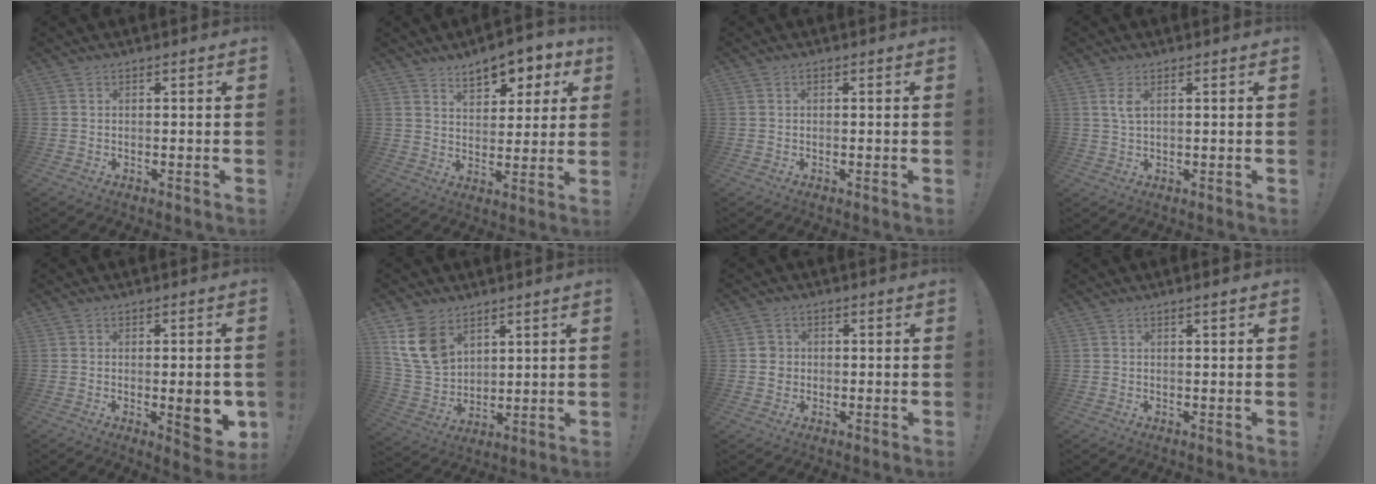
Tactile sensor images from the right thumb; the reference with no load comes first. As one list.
[{"total": 9.5, "force": [6.4, 4.9, 5.0], "torque": [-0.056, -0.044, 0.114]}, {"total": 0.0}, {"total": 3.1, "force": [1.3, 1.1, 2.6], "torque": [-0.040, -0.004, 0.019]}, {"total": 9.0, "force": [-1.8, 2.7, 8.4], "torque": [-0.093, -0.007, -0.025]}, {"total": 13.1, "force": [7.2, 8.8, 6.4], "torque": [-0.121, -0.034, 0.146]}, {"total": 3.5, "force": [-0.1, 3.3, 1.1], "torque": [-0.009, 0.004, -0.001]}, {"total": 1.4, "force": [0.9, 0.0, 1.1], "torque": [-0.014, -0.002, 0.014]}]